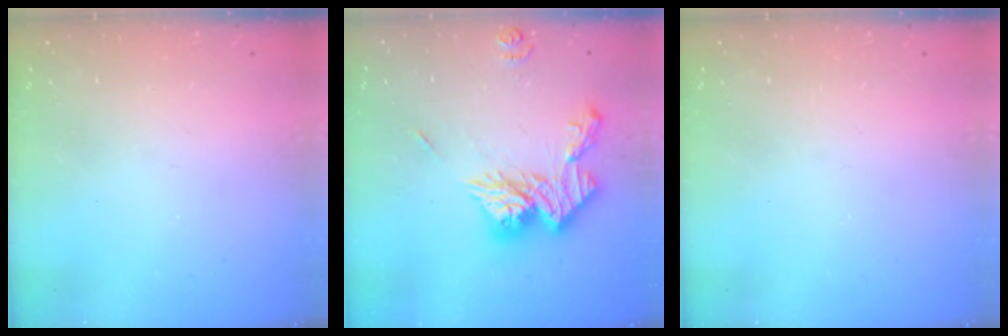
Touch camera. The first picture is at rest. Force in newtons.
{"total": 15.3, "press": 15.2, "slide": 1.7}
{"total": 0.0}